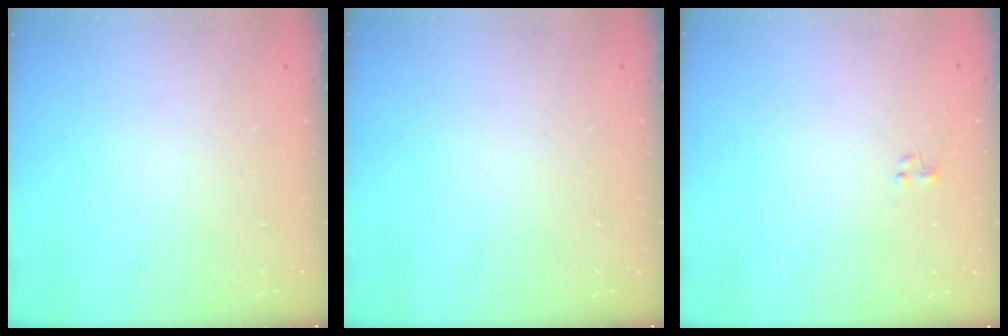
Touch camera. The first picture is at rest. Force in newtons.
{"total": 0.0}
{"total": 0.6, "press": 0.6, "slide": 0.2}